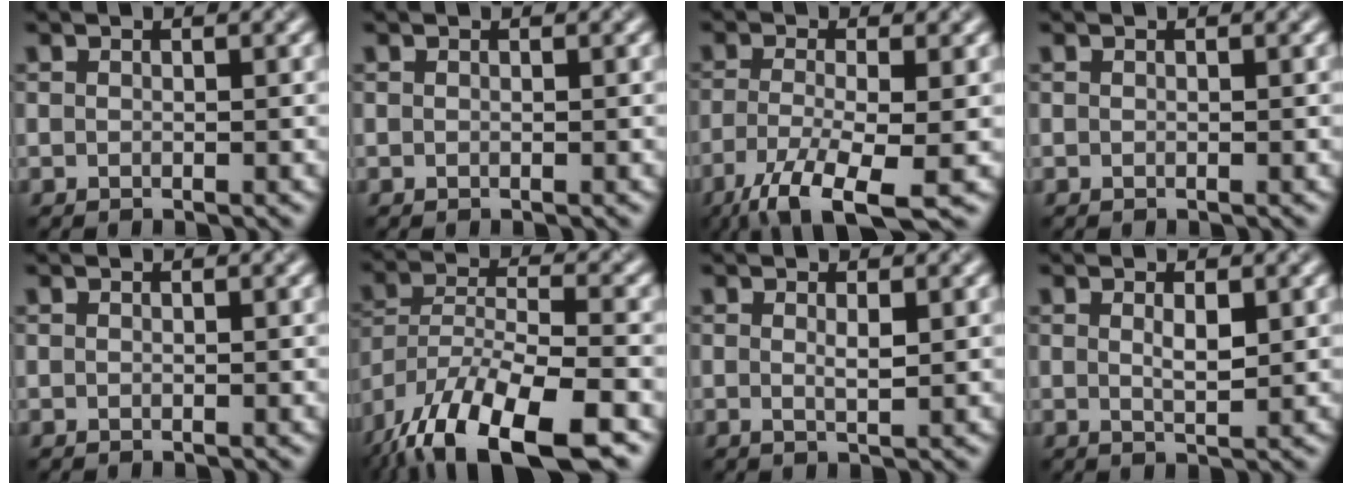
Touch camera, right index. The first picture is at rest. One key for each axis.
{"total": 0.0}
{"total": 7.8, "fx": -4.6, "fy": 1.9, "fz": 6.0, "tx": -0.110, "ty": -0.013, "tz": -0.090}
{"total": 0.0}
{"total": 0.0}
{"total": 14.3, "fx": -10.3, "fy": 4.2, "fz": 9.0, "tx": -0.178, "ty": -0.017, "tz": -0.173}
{"total": 1.1, "fx": 0.3, "fy": 0.1, "fz": 1.1, "tx": -0.020, "ty": -0.003, "tz": 0.003}
{"total": 1.5, "fx": 0.5, "fy": 0.4, "fz": 1.4, "tx": -0.026, "ty": -0.004, "tz": 0.011}